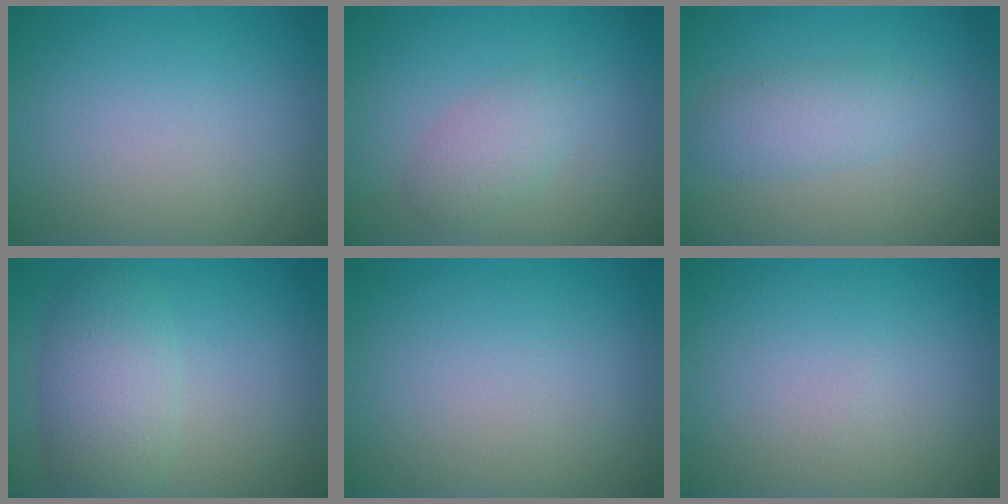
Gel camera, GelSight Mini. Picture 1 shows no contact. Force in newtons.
{"total": 2.2, "press": 2.2, "slide": 0.0}
{"total": 2.6, "press": 2.6, "slide": 0.2}
{"total": 4.8, "press": 4.8, "slide": 0.2}
{"total": 0.0}
{"total": 0.0}